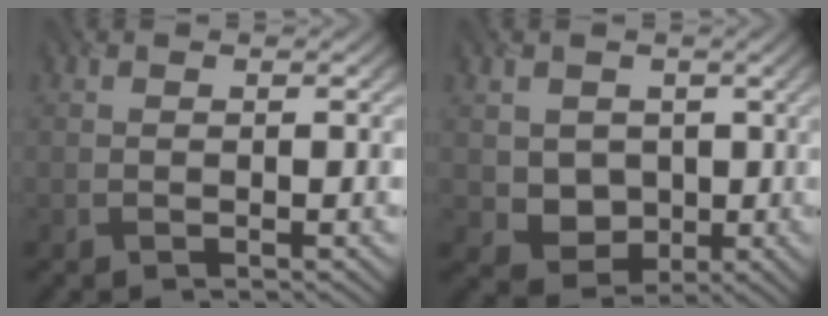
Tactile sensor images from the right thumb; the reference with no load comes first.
{"total": 3.6, "force": [0.4, 3.6, 0.4], "torque": [-0.030, -0.013, 0.007]}